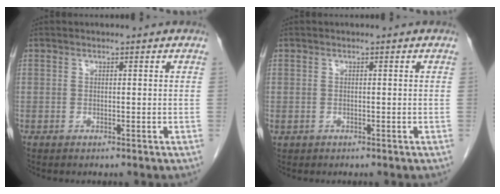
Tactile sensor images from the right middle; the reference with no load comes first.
{"total": 0.5, "force": [-0.2, 0.5, 0.1], "torque": [-0.004, 0.003, 0.001]}